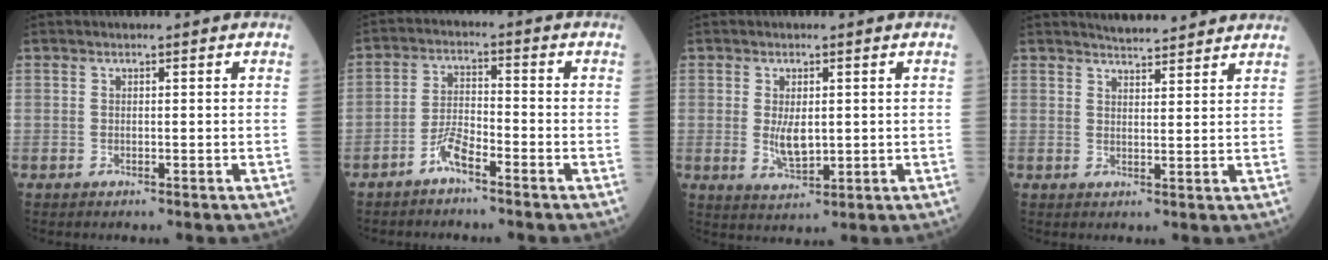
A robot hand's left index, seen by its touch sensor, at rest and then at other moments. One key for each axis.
{"total": 4.3, "fx": -3.2, "fy": 0.7, "fz": 2.8, "tx": -0.061, "ty": 0.001, "tz": -0.065}
{"total": 4.2, "fx": 0.0, "fy": 1.9, "fz": 3.8, "tx": -0.074, "ty": -0.011, "tz": 0.008}
{"total": 6.5, "fx": 6.2, "fy": 0.8, "fz": 1.8, "tx": -0.031, "ty": 0.015, "tz": 0.081}